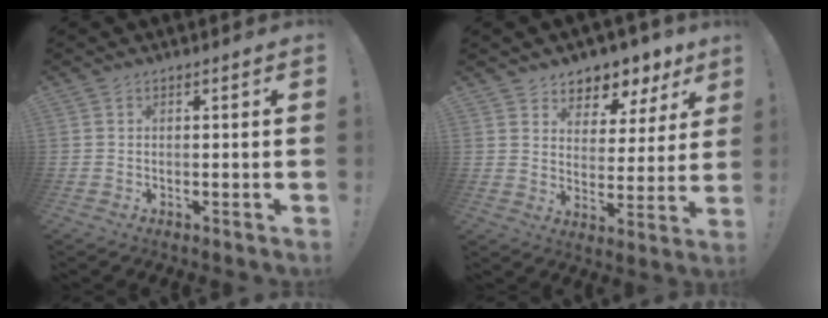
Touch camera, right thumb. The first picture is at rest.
{"total": 7.1, "force": [5.4, 4.4, 1.4], "torque": [-0.014, -0.053, 0.100]}